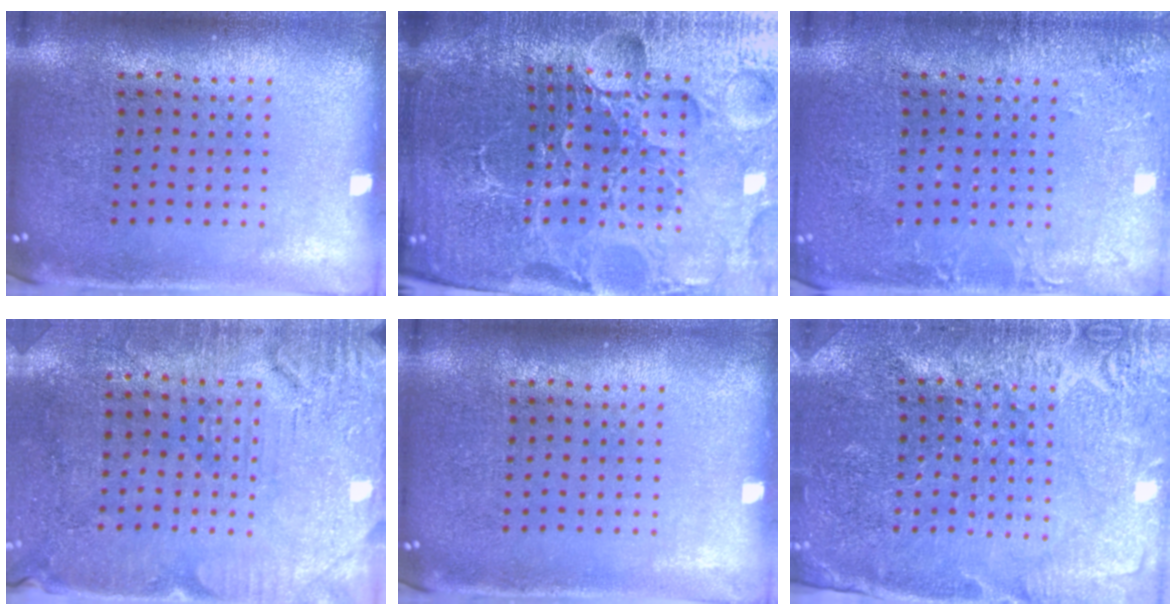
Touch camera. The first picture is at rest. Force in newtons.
{"total": 6.2, "press": 5.5, "slide": 2.7}
{"total": 2.2, "press": 2.2, "slide": 0.3}
{"total": 3.1, "press": 2.8, "slide": 1.3}
{"total": 0.0}
{"total": 3.5, "press": 3.4, "slide": 0.6}